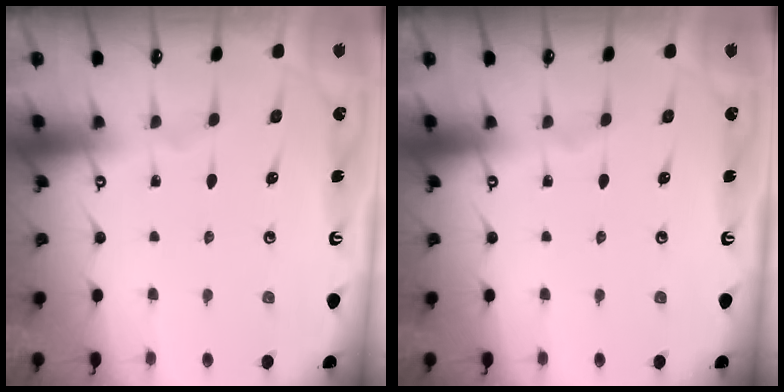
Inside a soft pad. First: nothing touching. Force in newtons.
{"total": 0.0}